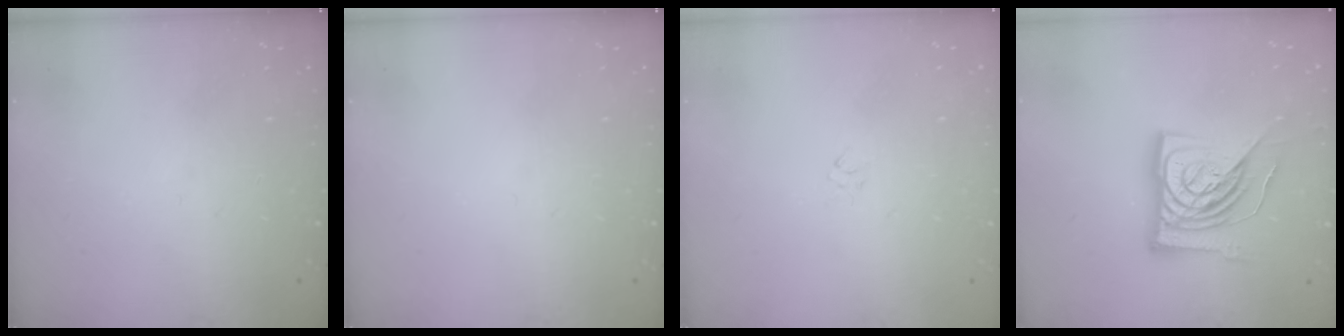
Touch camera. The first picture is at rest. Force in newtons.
{"total": 0.0}
{"total": 2.3, "press": 2.2, "slide": 0.6}
{"total": 18.6, "press": 18.5, "slide": 2.2}